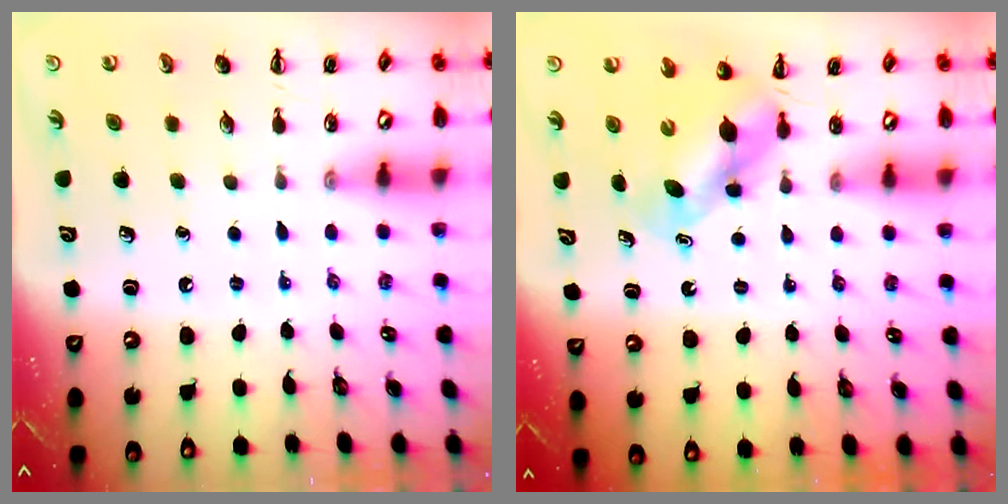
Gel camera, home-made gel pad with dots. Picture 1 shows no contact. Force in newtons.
{"total": 5.7, "press": 5.6, "slide": 0.7}